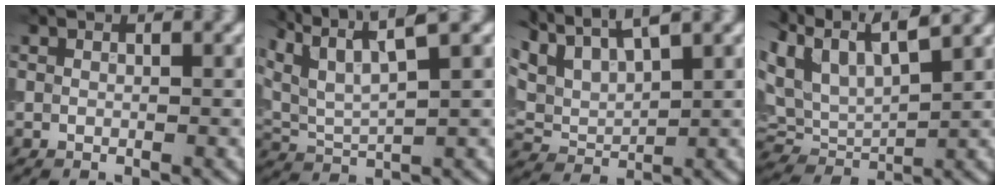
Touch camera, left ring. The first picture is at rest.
{"total": 8.0, "force": [4.8, 2.3, 5.9], "torque": [-0.117, 0.024, 0.075]}
{"total": 5.2, "force": [4.1, 1.5, 2.8], "torque": [-0.077, 0.009, 0.069]}
{"total": 8.2, "force": [4.5, 3.9, 5.6], "torque": [-0.132, 0.016, 0.083]}